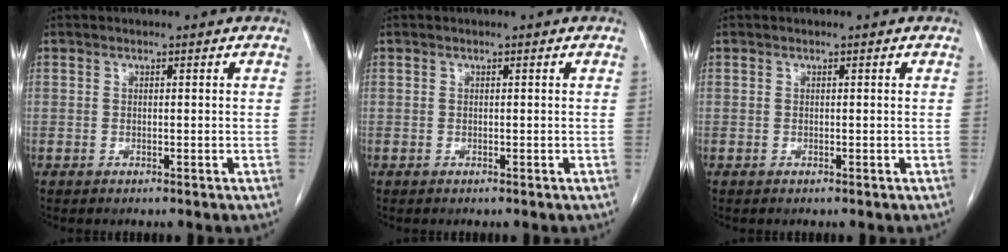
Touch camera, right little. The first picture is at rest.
{"total": 0.0}
{"total": 0.0}